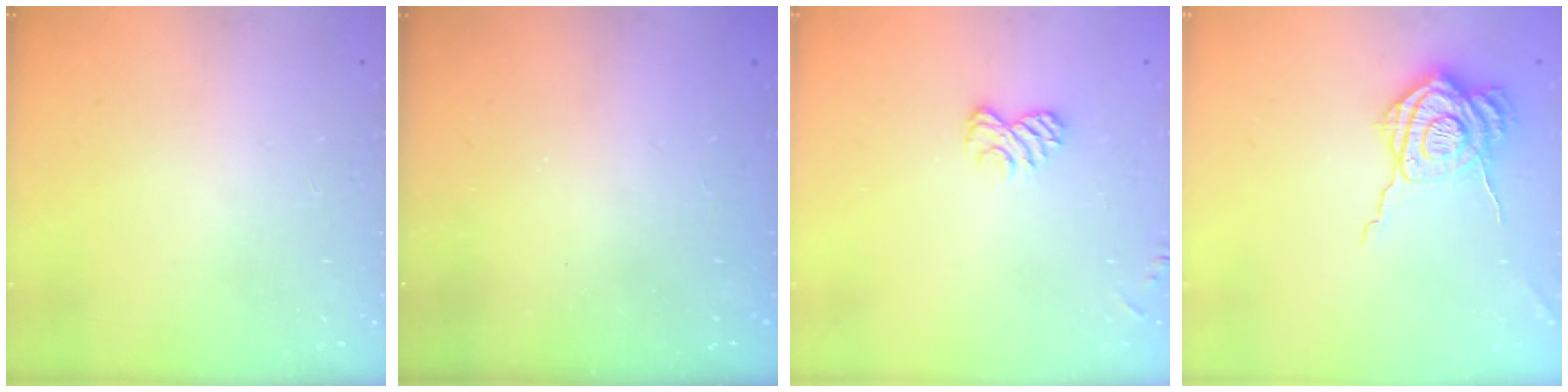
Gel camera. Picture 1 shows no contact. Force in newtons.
{"total": 2.2, "press": 2.1, "slide": 0.7}
{"total": 6.1, "press": 5.9, "slide": 1.4}
{"total": 12.8, "press": 12.7, "slide": 1.2}